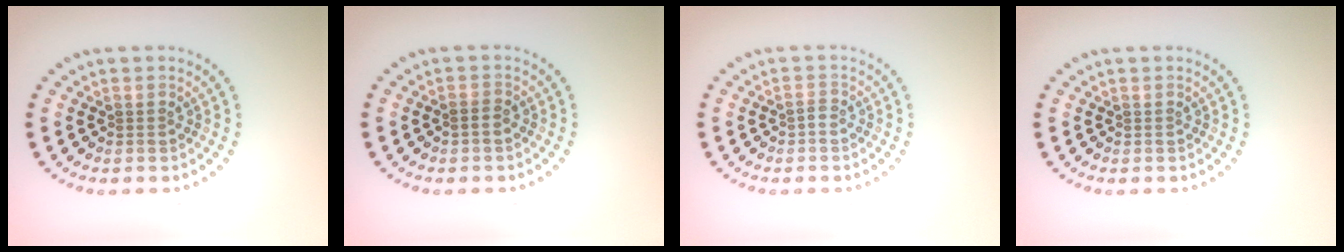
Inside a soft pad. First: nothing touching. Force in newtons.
{"total": 1.0, "press": 0.9, "slide": 0.2}
{"total": 0.8, "press": 0.5, "slide": 0.6}
{"total": 0.0}